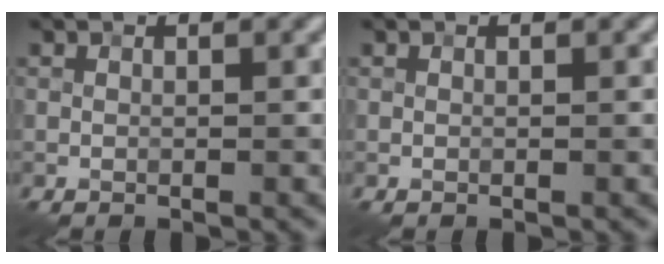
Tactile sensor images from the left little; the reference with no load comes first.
{"total": 0.0}